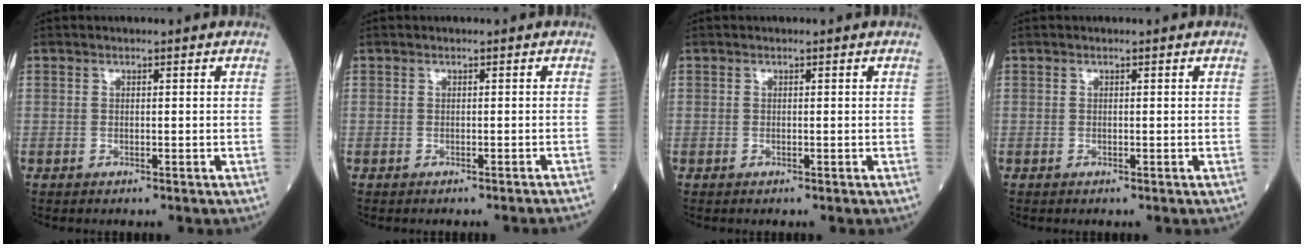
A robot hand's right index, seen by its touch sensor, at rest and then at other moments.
{"total": 3.3, "force": [-3.1, -0.6, 0.9], "torque": [-0.008, -0.008, -0.033]}
{"total": 0.0}
{"total": 0.0}